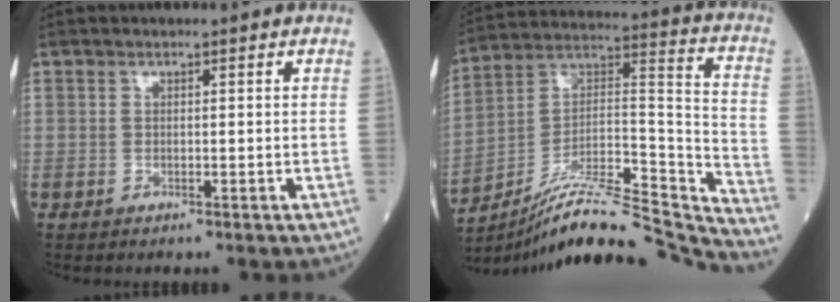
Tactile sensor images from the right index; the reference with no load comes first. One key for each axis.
{"total": 22.7, "fx": -20.8, "fy": 1.3, "fz": 8.8, "tx": -0.127, "ty": 0.033, "tz": -0.337}